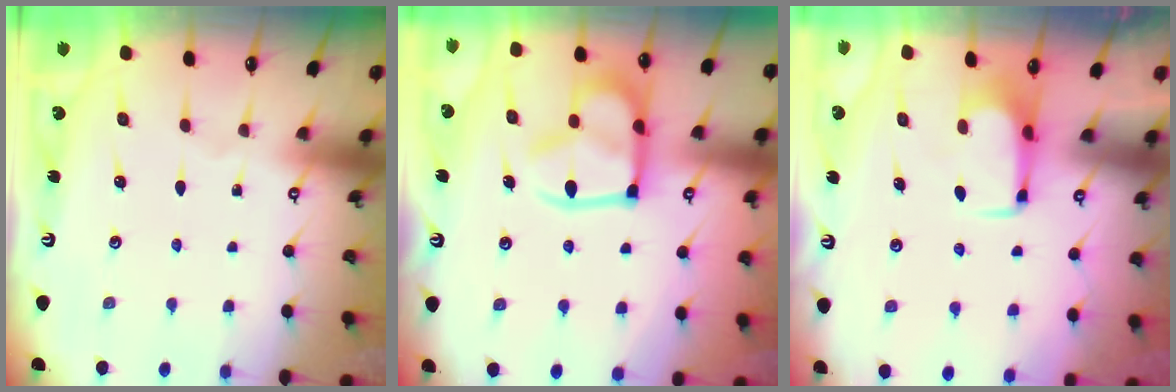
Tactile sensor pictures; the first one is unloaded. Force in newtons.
{"total": 15.8, "press": 15.7, "slide": 1.9}
{"total": 1.6, "press": 1.5, "slide": 0.3}